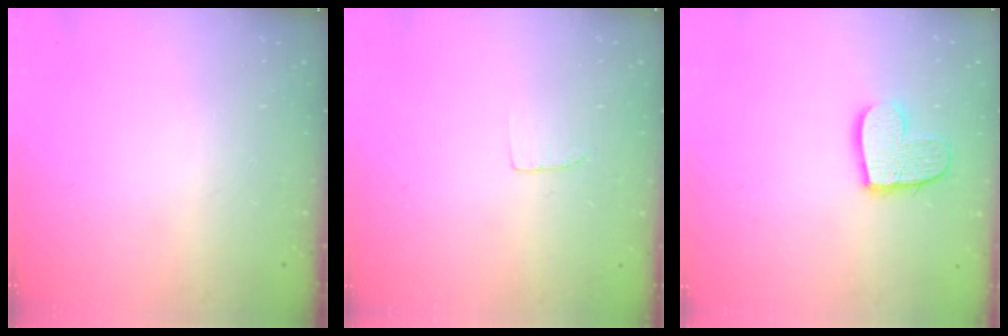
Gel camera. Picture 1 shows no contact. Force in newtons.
{"total": 2.7, "press": 2.7, "slide": 0.2}
{"total": 12.6, "press": 12.5, "slide": 1.0}